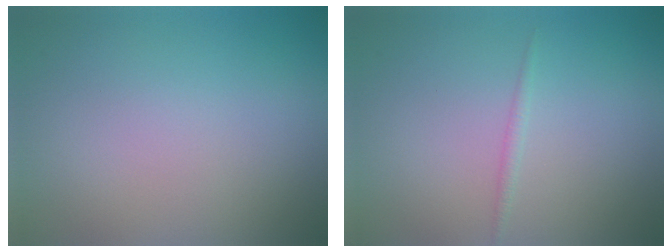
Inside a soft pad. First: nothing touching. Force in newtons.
{"total": 0.7, "press": 0.7, "slide": 0.0}